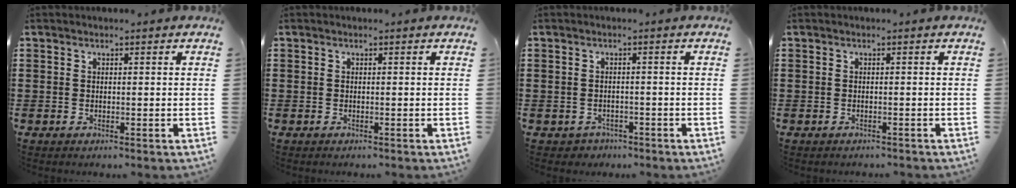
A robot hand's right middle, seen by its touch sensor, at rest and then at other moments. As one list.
[{"total": 0.0}, {"total": 1.1, "force": [-0.9, 0.6, -0.1], "torque": [-0.004, 0.003, -0.022]}, {"total": 0.5, "force": [-0.5, 0.1, 0.0], "torque": [0.000, 0.001, -0.012]}]